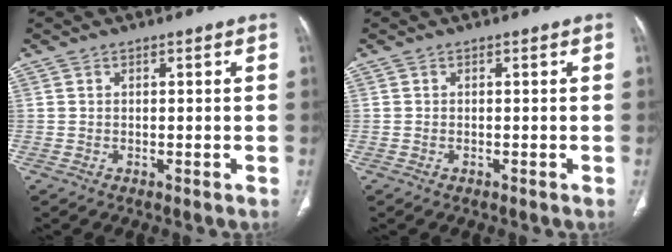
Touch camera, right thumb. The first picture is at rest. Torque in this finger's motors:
{"motor_torque": [0.28, -0.28, -0.40, -0.11, 0.03]}